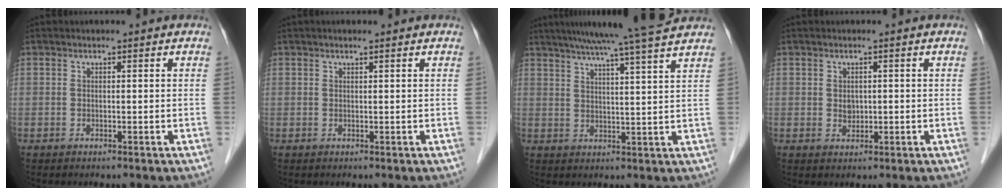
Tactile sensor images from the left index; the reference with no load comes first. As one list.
[{"total": 0.9, "force": [0.8, 0.0, 0.5], "torque": [-0.006, 0.007, 0.016]}, {"total": 14.3, "force": [11.9, -1.3, 7.7], "torque": [-0.124, 0.018, 0.159]}, {"total": 1.4, "force": [0.2, 1.1, 0.8], "torque": [-0.011, 0.002, 0.008]}]